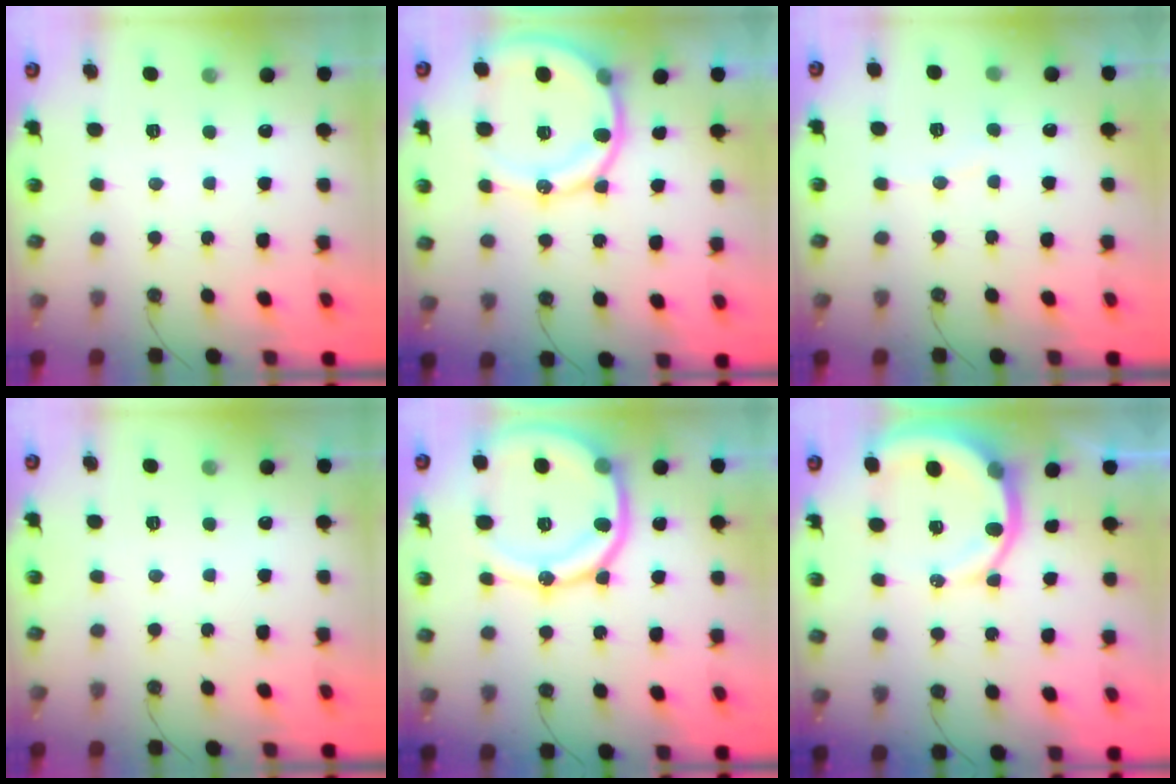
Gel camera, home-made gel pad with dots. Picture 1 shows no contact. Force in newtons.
{"total": 14.8, "press": 14.6, "slide": 2.0}
{"total": 4.8, "press": 4.7, "slide": 0.8}
{"total": 0.0}
{"total": 20.6, "press": 20.4, "slide": 2.6}
{"total": 10.1, "press": 10.0, "slide": 1.3}